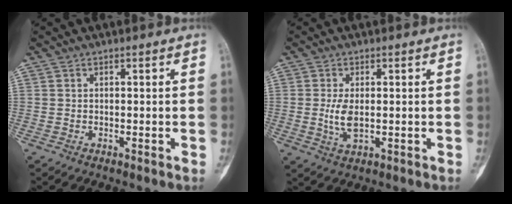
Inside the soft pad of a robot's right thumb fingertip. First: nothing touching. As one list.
[{"total": 4.2, "force": [0.0, 2.0, 3.7], "torque": [-0.080, -0.010, 0.004]}]